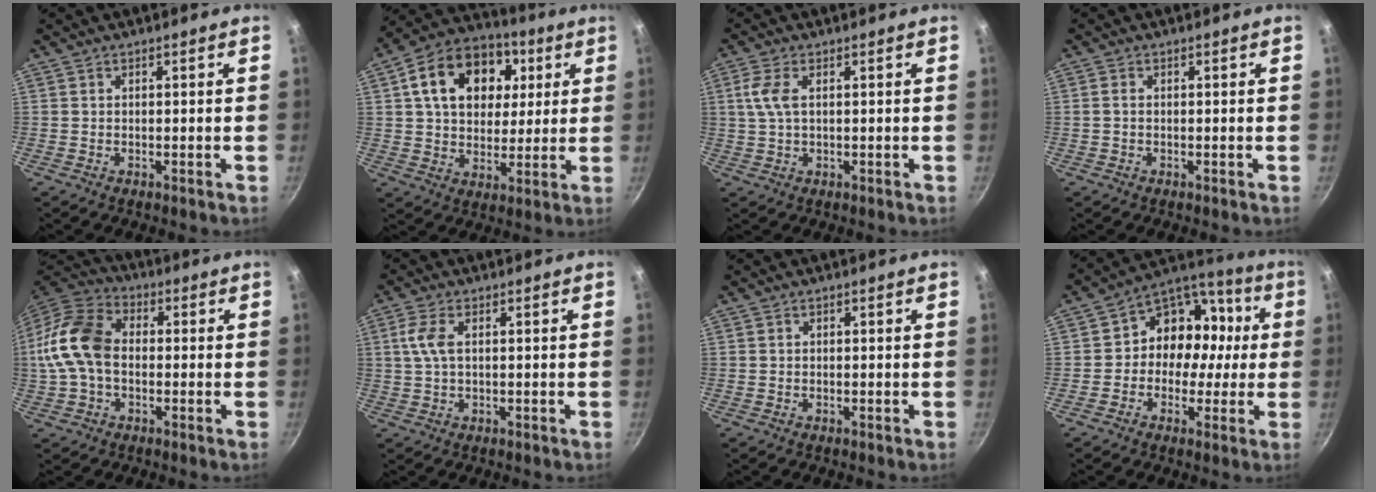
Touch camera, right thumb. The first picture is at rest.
{"total": 18.7, "force": [5.6, 13.6, 11.6], "torque": [-0.167, 0.012, 0.083]}
{"total": 4.5, "force": [1.1, 2.1, 3.8], "torque": [-0.085, 0.006, 0.021]}
{"total": 1.1, "force": [-0.1, 0.7, 0.8], "torque": [-0.017, 0.003, -0.002]}
{"total": 15.1, "force": [-0.5, 10.5, 10.8], "torque": [-0.197, 0.037, -0.024]}
{"total": 4.4, "force": [0.9, 2.1, 3.8], "torque": [-0.085, 0.008, 0.017]}
{"total": 0.0}
{"total": 13.5, "force": [-0.1, 11.3, 7.4], "torque": [-0.053, 0.040, -0.021]}